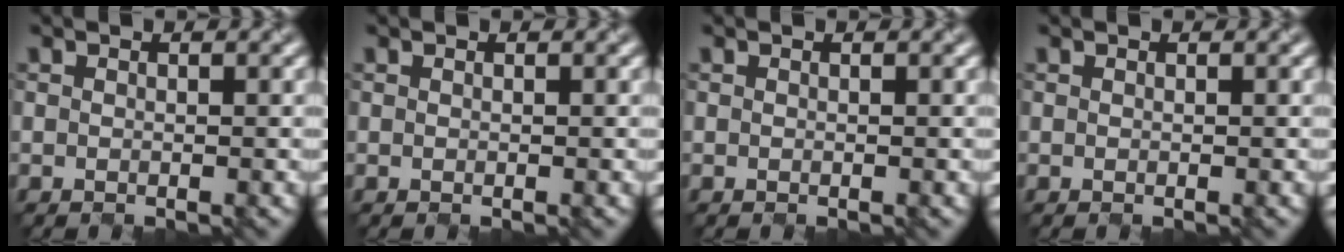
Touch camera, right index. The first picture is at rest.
{"total": 0.0}
{"total": 0.0}
{"total": 0.0}